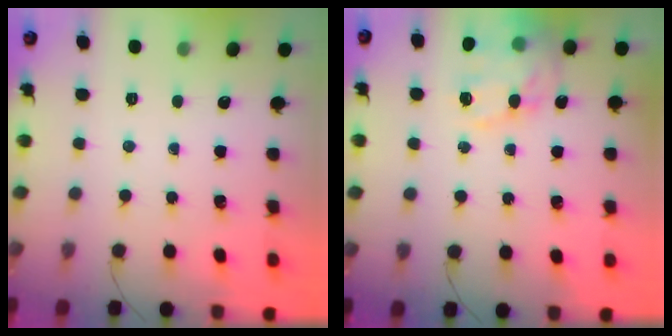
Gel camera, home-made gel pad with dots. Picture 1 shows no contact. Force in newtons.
{"total": 15.9, "press": 15.6, "slide": 3.2}